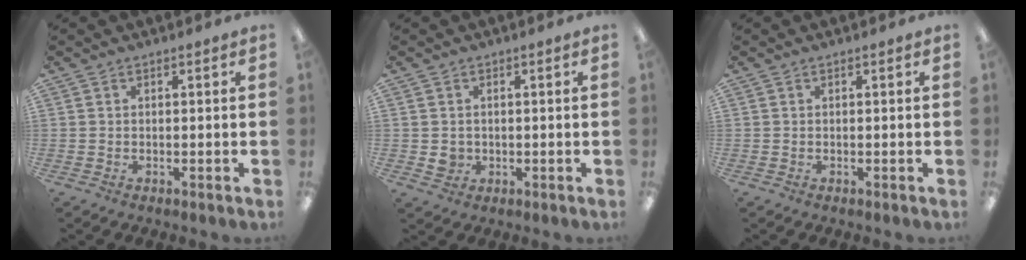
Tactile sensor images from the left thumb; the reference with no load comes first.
{"total": 2.8, "force": [0.0, 2.7, 0.6], "torque": [-0.005, 0.000, 0.000]}
{"total": 0.0}